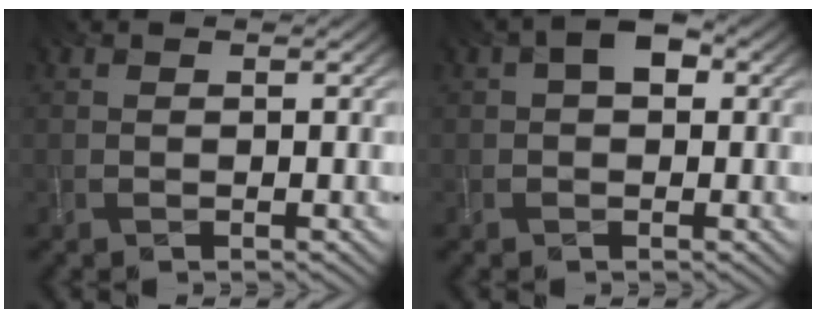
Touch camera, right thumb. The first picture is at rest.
{"total": 3.0, "force": [0.7, 1.8, 2.4], "torque": [-0.037, 0.011, 0.007]}